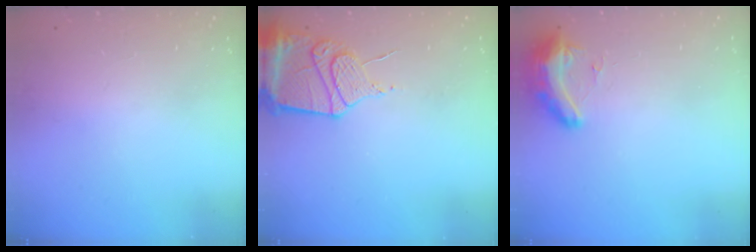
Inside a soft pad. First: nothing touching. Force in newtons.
{"total": 13.2, "press": 13.1, "slide": 1.7}
{"total": 14.6, "press": 10.5, "slide": 10.2}